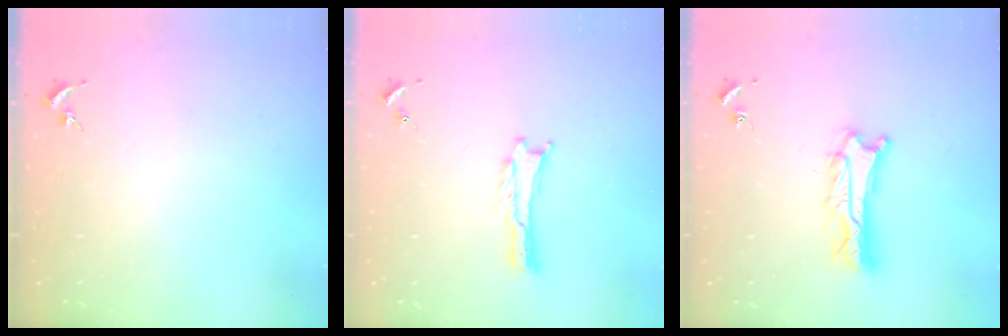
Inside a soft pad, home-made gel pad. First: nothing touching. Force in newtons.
{"total": 0.0}
{"total": 5.0, "press": 4.9, "slide": 0.5}